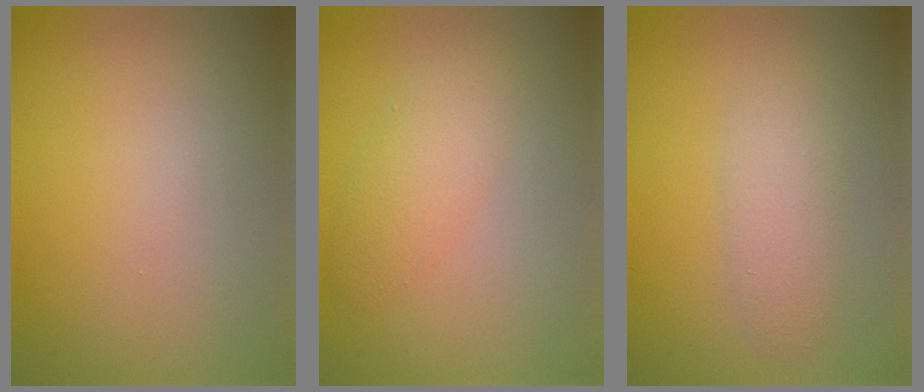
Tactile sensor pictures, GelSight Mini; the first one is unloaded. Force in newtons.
{"total": 2.7, "press": 2.7, "slide": 0.0}
{"total": 2.6, "press": 2.6, "slide": 0.0}